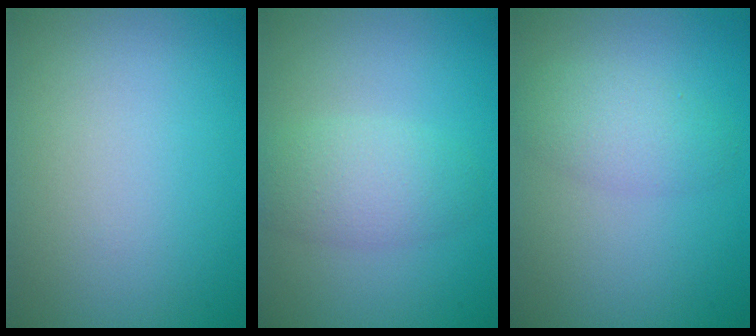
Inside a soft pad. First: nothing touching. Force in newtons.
{"total": 3.3, "press": 3.3, "slide": 0.1}
{"total": 2.7, "press": 2.7, "slide": 0.0}